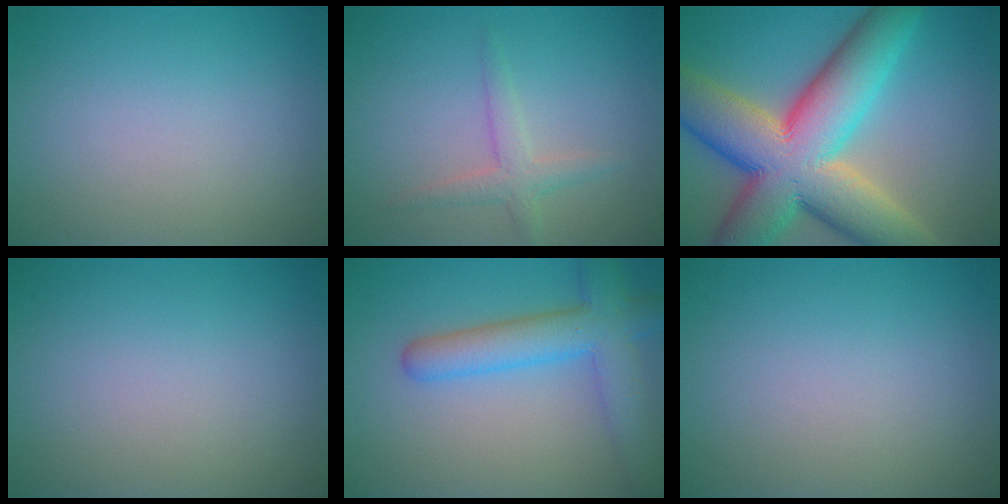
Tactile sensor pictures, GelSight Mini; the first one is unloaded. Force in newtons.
{"total": 2.2, "press": 2.2, "slide": 0.1}
{"total": 15.7, "press": 15.7, "slide": 0.9}
{"total": 0.0}
{"total": 6.0, "press": 6.0, "slide": 0.2}
{"total": 0.0}